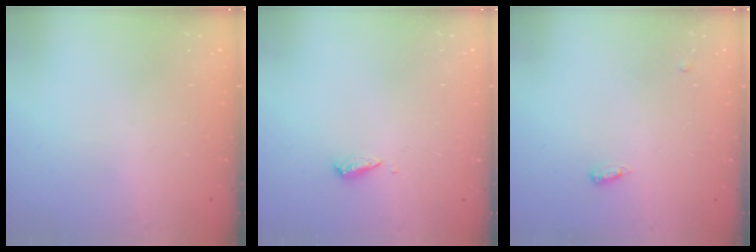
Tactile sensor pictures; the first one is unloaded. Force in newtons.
{"total": 3.1, "press": 3.1, "slide": 0.3}
{"total": 3.6, "press": 3.5, "slide": 0.7}